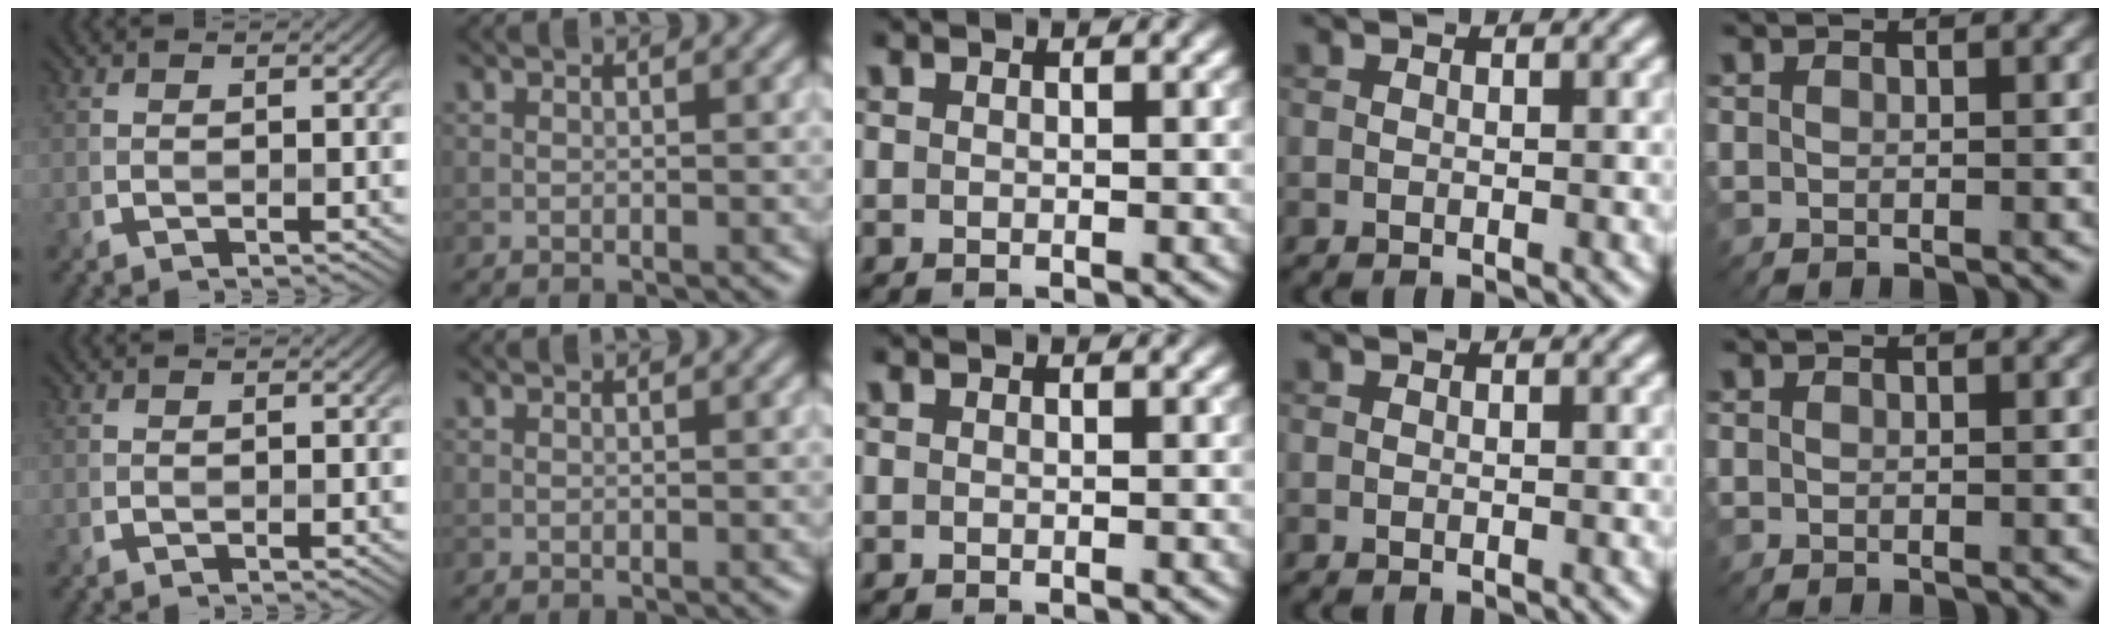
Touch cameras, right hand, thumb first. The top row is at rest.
{}